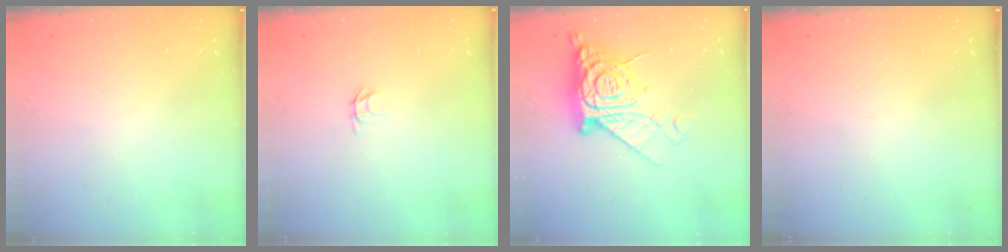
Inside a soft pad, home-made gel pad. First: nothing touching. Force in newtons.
{"total": 2.5, "press": 2.5, "slide": 0.3}
{"total": 14.9, "press": 14.8, "slide": 1.3}
{"total": 0.0}